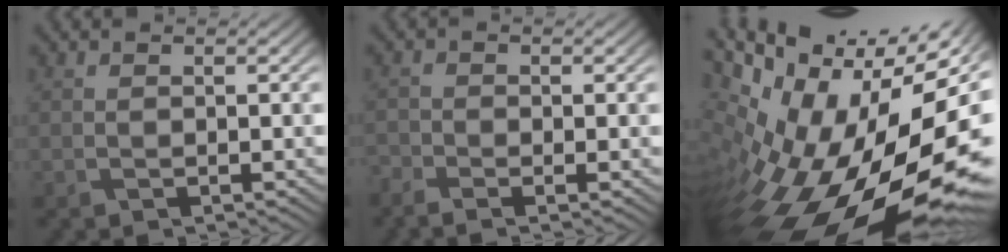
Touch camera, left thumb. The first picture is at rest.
{"total": 2.5, "force": [-2.0, 0.6, 1.4], "torque": [-0.035, -0.008, -0.046]}
{"total": 22.3, "force": [-3.5, 11.6, 18.7], "torque": [-0.341, -0.049, -0.058]}